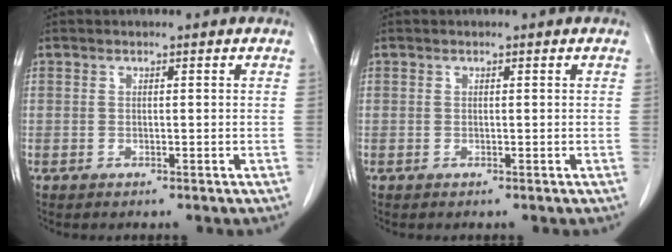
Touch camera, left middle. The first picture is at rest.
{"total": 0.0}